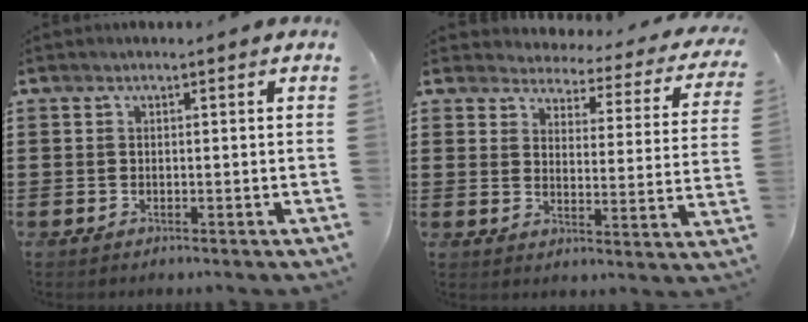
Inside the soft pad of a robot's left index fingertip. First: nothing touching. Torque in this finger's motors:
{"motor_torque": [2.14, 0.00, 0.30, 0.01]}